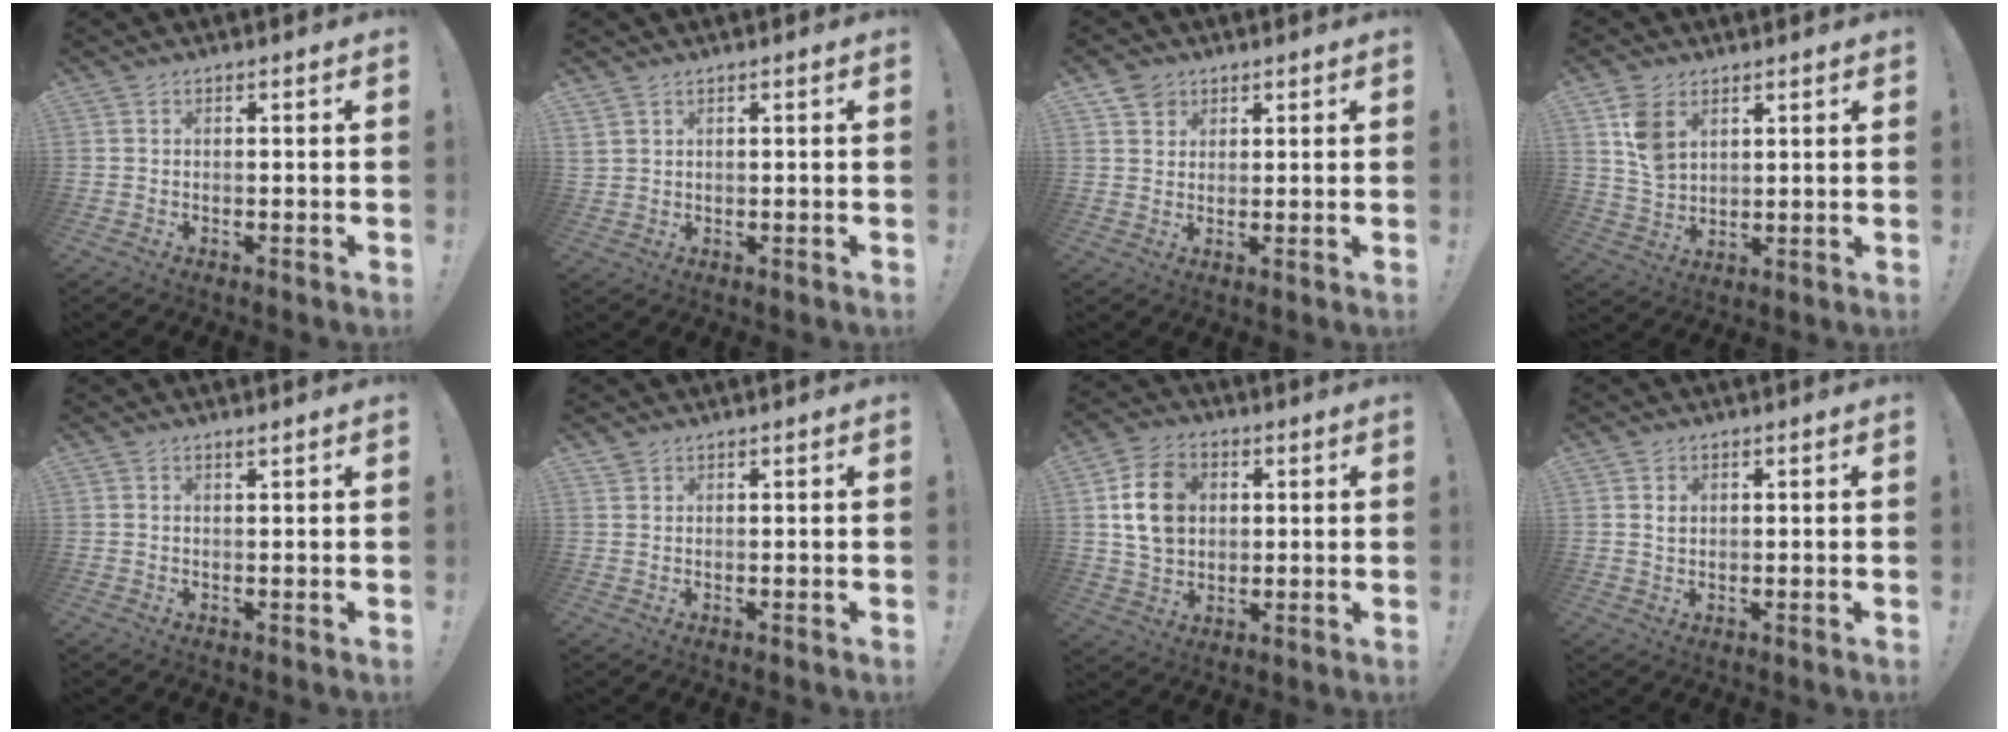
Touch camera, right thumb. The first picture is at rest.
{"total": 2.2, "force": [1.5, 1.3, 1.0], "torque": [-0.019, -0.005, 0.030]}
{"total": 4.4, "force": [2.8, 3.3, 0.4], "torque": [-0.002, -0.013, 0.052]}
{"total": 8.8, "force": [4.0, 6.1, 4.9], "torque": [-0.073, -0.007, 0.081]}
{"total": 0.9, "force": [0.7, -0.1, 0.5], "torque": [-0.009, 0.000, 0.013]}
{"total": 1.1, "force": [0.9, 0.6, 0.2], "torque": [-0.004, 0.000, 0.019]}
{"total": 14.1, "force": [3.4, 11.1, 8.0], "torque": [-0.123, -0.003, 0.069]}
{"total": 1.8, "force": [0.8, 1.5, 0.8], "torque": [-0.004, -0.001, 0.011]}